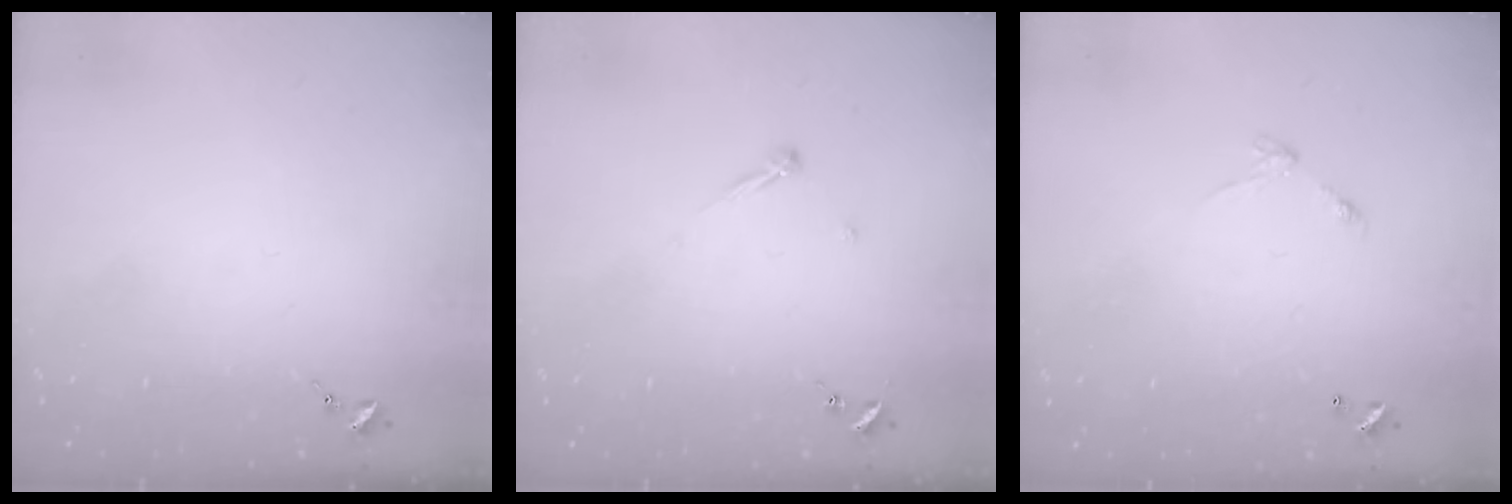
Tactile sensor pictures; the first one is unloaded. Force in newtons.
{"total": 3.2, "press": 3.2, "slide": 0.3}
{"total": 4.3, "press": 4.3, "slide": 0.3}